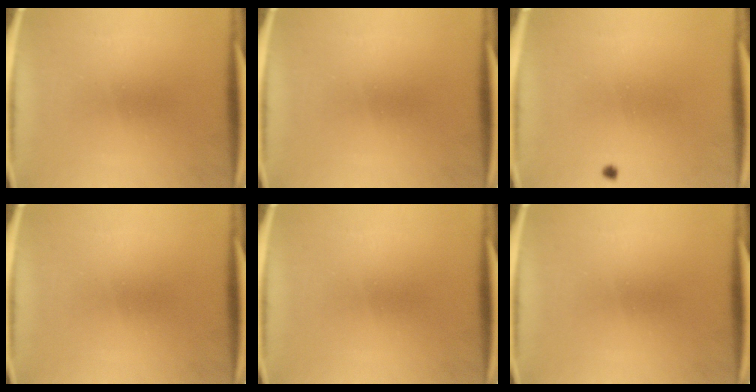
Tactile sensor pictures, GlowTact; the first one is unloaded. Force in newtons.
{"total": 0.0}
{"total": 0.5}
{"total": 0.0}
{"total": 0.0}
{"total": 0.0}